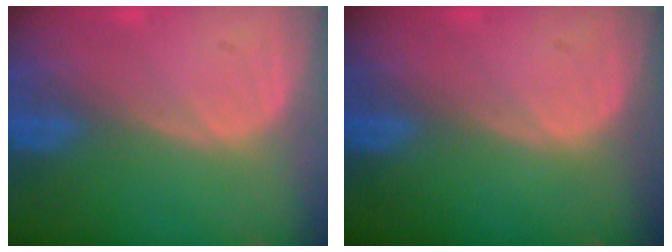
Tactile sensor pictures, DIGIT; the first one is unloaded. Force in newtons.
{"total": 0.0}